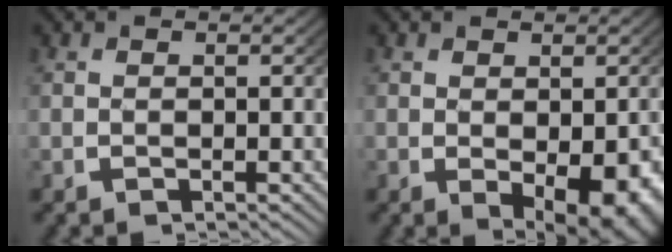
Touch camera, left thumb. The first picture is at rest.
{"total": 5.5, "force": [-0.9, 3.0, 4.6], "torque": [-0.073, -0.034, 0.010]}